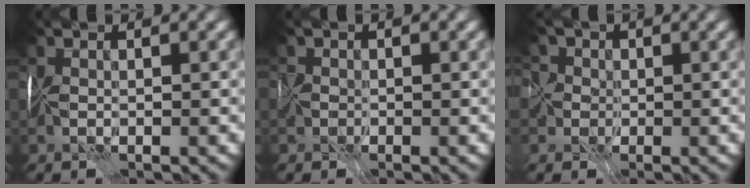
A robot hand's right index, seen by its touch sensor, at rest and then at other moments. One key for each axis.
{"total": 0.8, "fx": -0.7, "fy": 0.3, "fz": 0.0, "tx": 0.000, "ty": -0.012, "tz": -0.010}
{"total": 4.3, "fx": -0.6, "fy": 3.9, "fz": 1.8, "tx": -0.037, "ty": 0.013, "tz": -0.045}